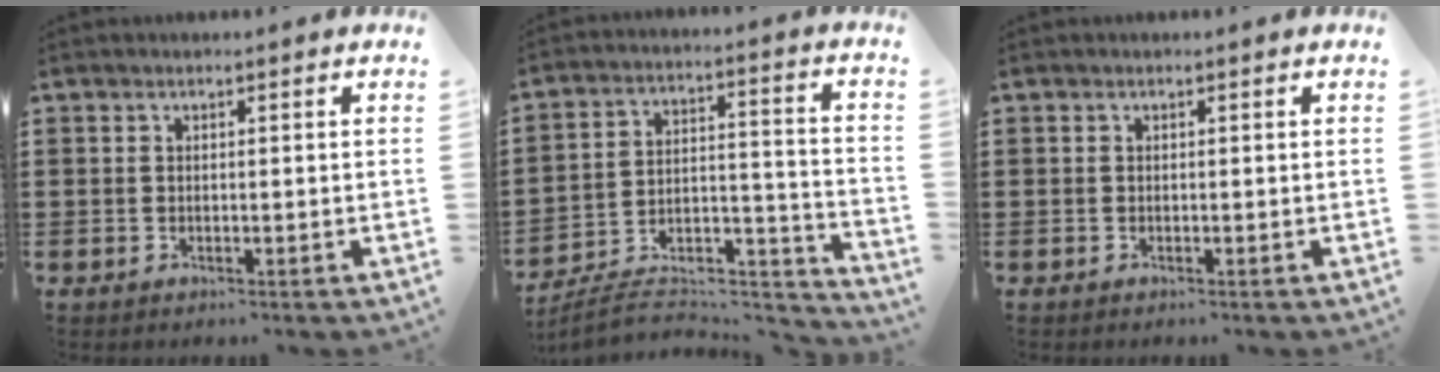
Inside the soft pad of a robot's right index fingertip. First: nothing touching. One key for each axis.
{"total": 7.7, "fx": -6.6, "fy": 2.5, "fz": 3.1, "tx": -0.052, "ty": 0.008, "tz": -0.127}
{"total": 0.0}